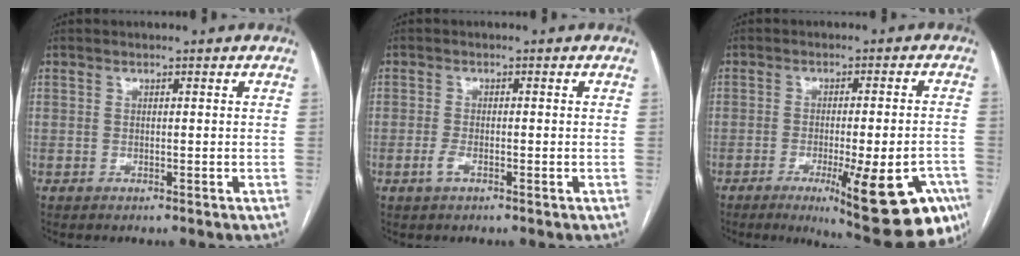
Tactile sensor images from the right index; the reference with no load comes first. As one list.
[{"total": 1.6, "force": [-0.8, 0.5, 1.3], "torque": [-0.031, -0.001, -0.015]}, {"total": 18.4, "force": [-9.9, 3.3, 15.2], "torque": [-0.115, -0.003, -0.128]}]